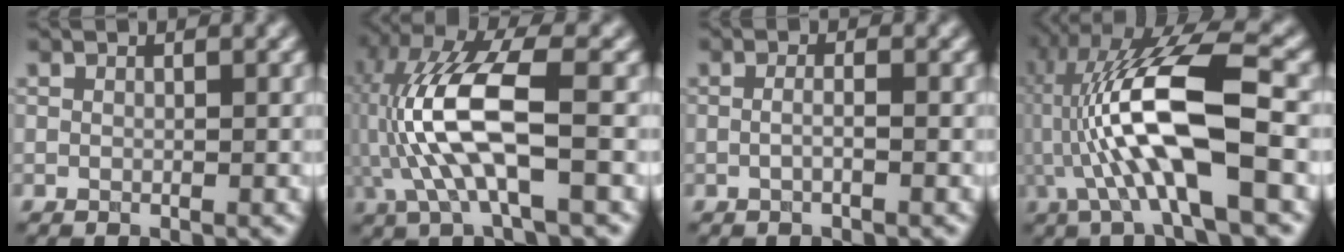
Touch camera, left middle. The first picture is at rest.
{"total": 9.6, "force": [-1.0, 3.1, 9.1], "torque": [-0.203, 0.016, -0.019]}
{"total": 1.1, "force": [-0.2, 0.3, 1.0], "torque": [-0.017, -0.008, -0.009]}
{"total": 11.5, "force": [-1.0, 3.0, 11.0], "torque": [-0.221, 0.018, -0.021]}